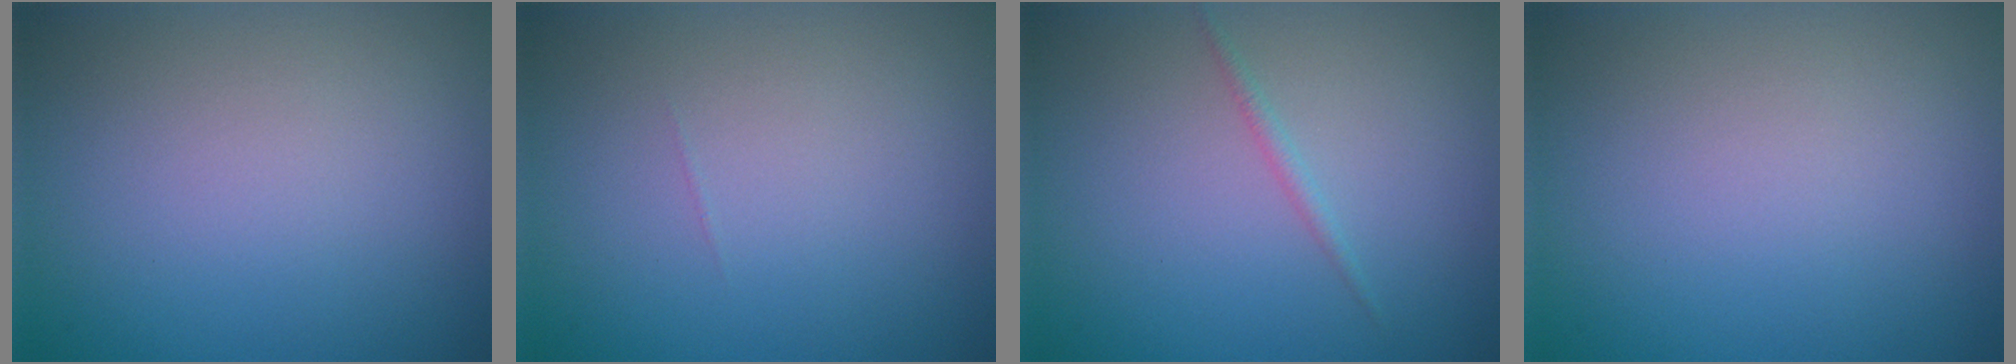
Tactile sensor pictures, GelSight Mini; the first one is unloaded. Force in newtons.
{"total": 0.0}
{"total": 0.8, "press": 0.8, "slide": 0.1}
{"total": 0.0}